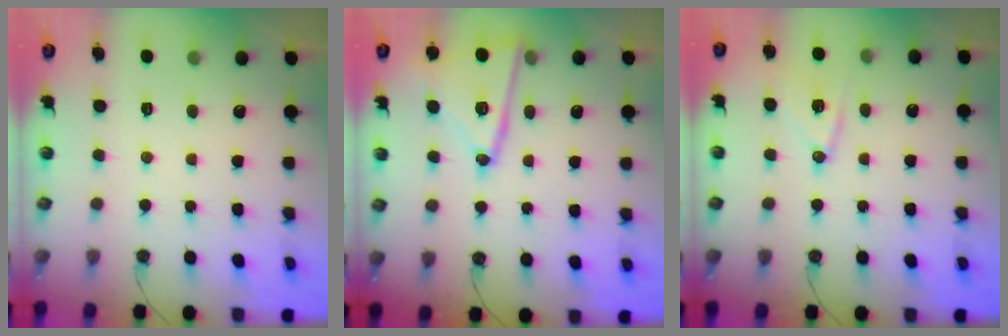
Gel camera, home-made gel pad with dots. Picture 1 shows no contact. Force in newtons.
{"total": 16.6, "press": 16.5, "slide": 1.7}
{"total": 11.7, "press": 11.6, "slide": 0.6}